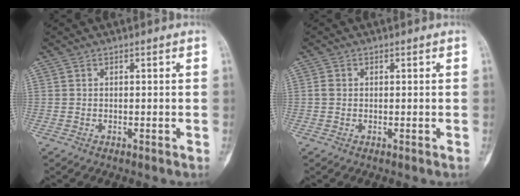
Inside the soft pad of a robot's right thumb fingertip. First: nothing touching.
{"total": 1.0, "force": [0.0, 0.9, 0.5], "torque": [-0.007, 0.003, -0.001]}